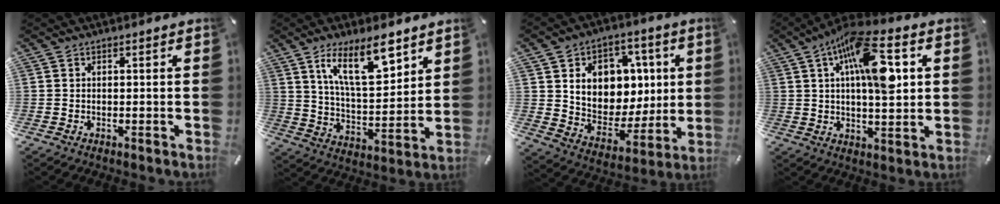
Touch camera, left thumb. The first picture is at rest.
{"total": 15.7, "force": [9.3, 6.4, 10.9], "torque": [-0.183, -0.035, 0.160]}
{"total": 12.6, "force": [3.4, 10.9, 5.3], "torque": [-0.077, -0.024, 0.071]}
{"total": 15.3, "force": [4.8, 5.7, 13.4], "torque": [-0.231, -0.008, 0.075]}